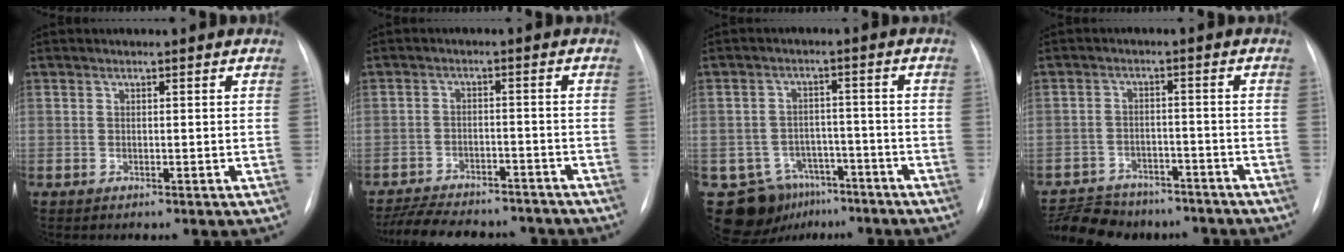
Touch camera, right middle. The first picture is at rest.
{"total": 14.8, "force": [-13.2, 4.3, 5.2], "torque": [-0.105, 0.006, -0.184]}
{"total": 11.5, "force": [-7.7, 8.0, 2.8], "torque": [-0.050, 0.023, -0.106]}
{"total": 14.0, "force": [-12.0, 6.3, 3.8], "torque": [-0.078, 0.012, -0.160]}